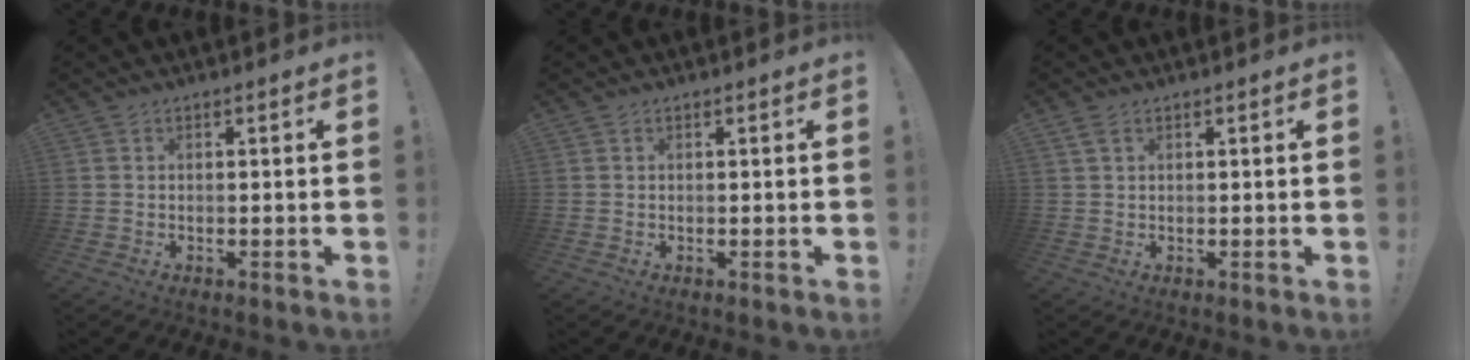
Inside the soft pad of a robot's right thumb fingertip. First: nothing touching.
{"total": 0.0}
{"total": 2.0, "force": [1.1, 1.0, 1.3], "torque": [-0.026, 0.001, 0.020]}